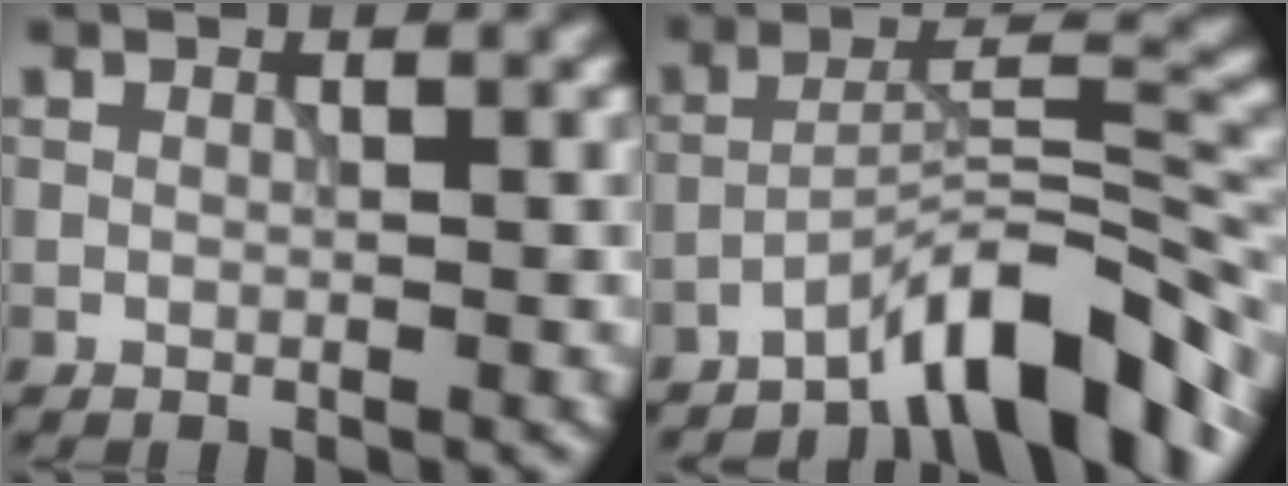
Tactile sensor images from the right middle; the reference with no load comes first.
{"total": 8.5, "force": [-6.3, 1.5, 5.5], "torque": [-0.083, 0.017, -0.107]}